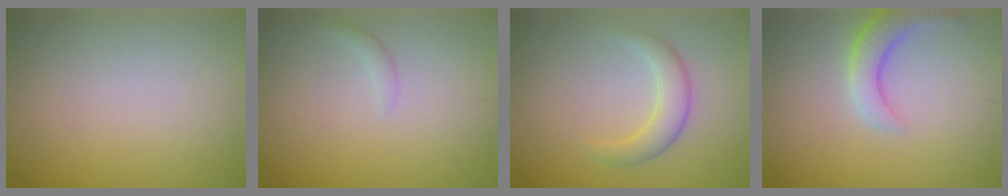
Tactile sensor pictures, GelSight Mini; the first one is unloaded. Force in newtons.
{"total": 0.7, "press": 0.7, "slide": 0.1}
{"total": 2.7, "press": 2.7, "slide": 0.1}
{"total": 3.5, "press": 3.5, "slide": 0.4}